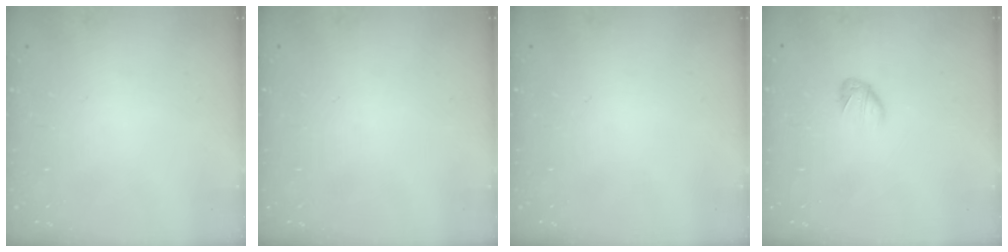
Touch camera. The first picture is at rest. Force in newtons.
{"total": 0.0}
{"total": 0.0}
{"total": 3.3, "press": 3.2, "slide": 0.9}